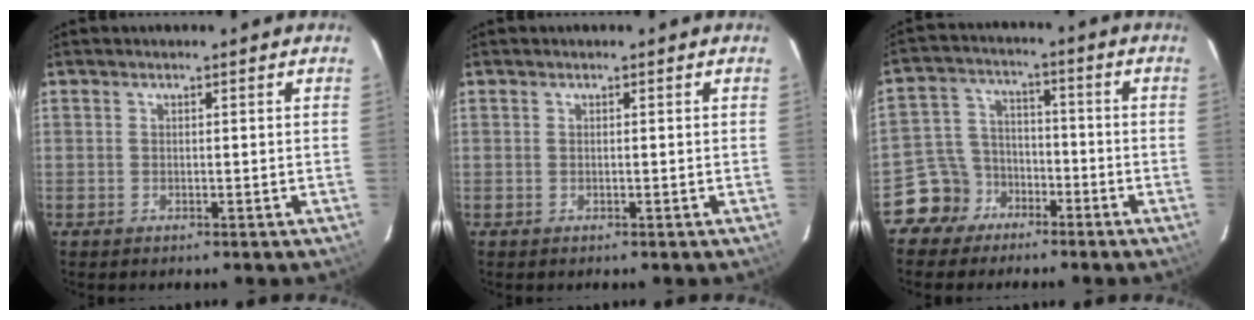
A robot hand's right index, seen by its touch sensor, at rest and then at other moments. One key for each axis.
{"total": 0.0}
{"total": 7.8, "fx": -5.1, "fy": 5.8, "fz": 0.5, "tx": -0.029, "ty": 0.030, "tz": -0.097}